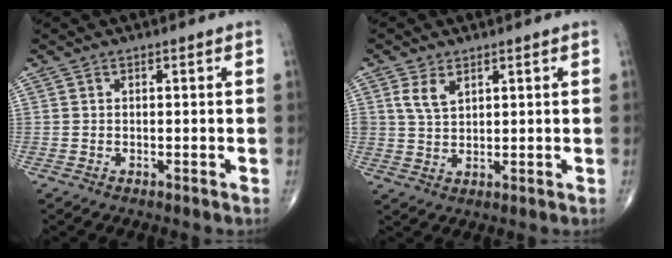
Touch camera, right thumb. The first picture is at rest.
{"total": 4.1, "force": [2.1, 2.3, 2.6], "torque": [-0.045, -0.007, 0.046]}